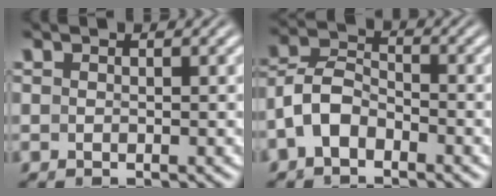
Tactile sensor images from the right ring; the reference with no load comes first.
{"total": 6.9, "force": [-1.9, 6.1, 2.7], "torque": [-0.078, -0.018, -0.037]}